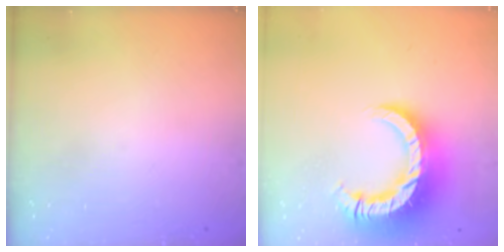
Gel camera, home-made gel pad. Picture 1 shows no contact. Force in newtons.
{"total": 15.7, "press": 15.6, "slide": 1.7}